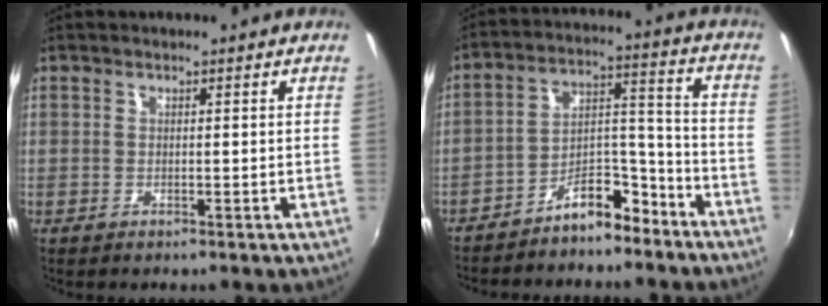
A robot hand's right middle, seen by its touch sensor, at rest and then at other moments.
{"total": 9.3, "force": [-7.6, 3.5, 4.2], "torque": [-0.069, 0.056, -0.116]}